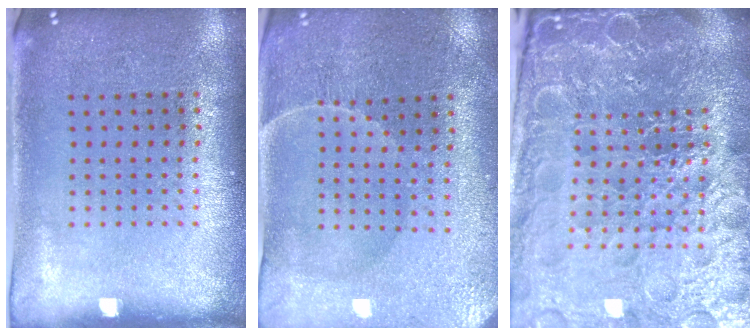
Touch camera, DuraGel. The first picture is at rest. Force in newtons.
{"total": 0.9, "press": 0.8, "slide": 0.3}
{"total": 6.2, "press": 5.6, "slide": 2.8}